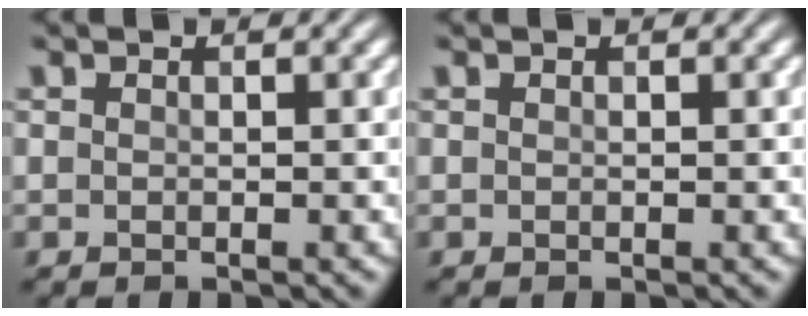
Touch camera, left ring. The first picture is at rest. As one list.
[{"total": 0.0}]